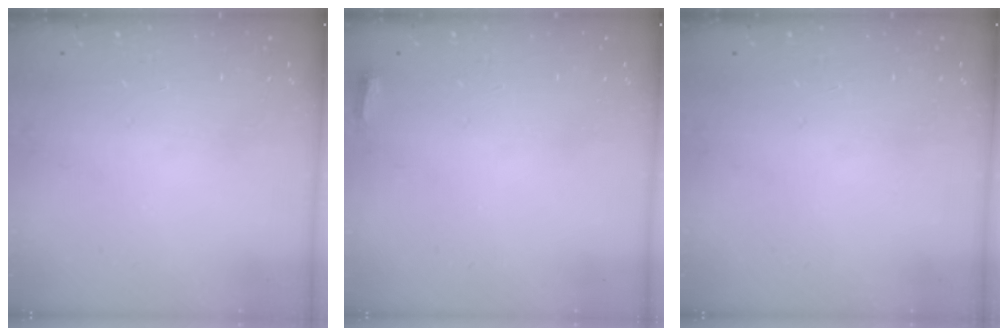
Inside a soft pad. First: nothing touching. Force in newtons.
{"total": 2.7, "press": 2.6, "slide": 0.9}
{"total": 0.0}